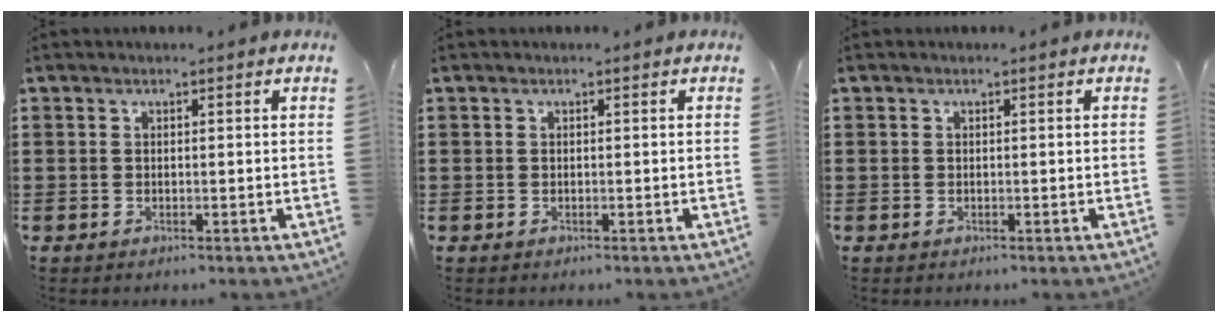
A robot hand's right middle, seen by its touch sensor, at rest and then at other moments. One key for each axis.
{"total": 0.0}
{"total": 0.0}